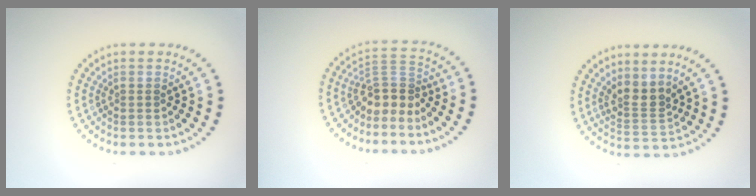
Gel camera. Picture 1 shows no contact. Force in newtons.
{"total": 3.0, "press": 2.1, "slide": 2.1}
{"total": 2.6, "press": 2.0, "slide": 1.8}